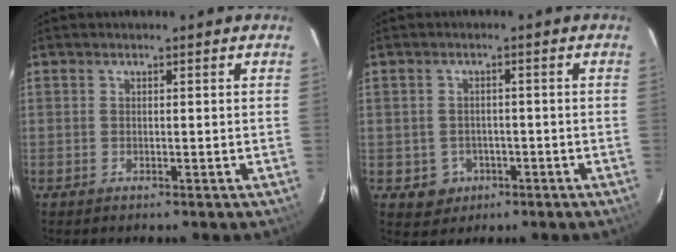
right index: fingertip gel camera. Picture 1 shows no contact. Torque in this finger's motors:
{"motor_torque": [0.07, -0.09, -0.46, -0.21]}